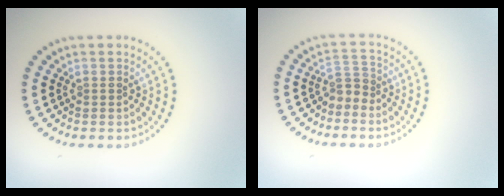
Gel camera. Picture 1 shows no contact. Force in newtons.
{"total": 1.9, "press": 1.3, "slide": 1.4}